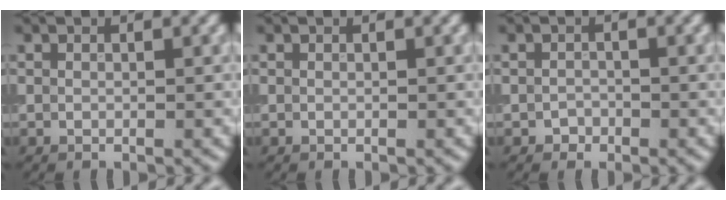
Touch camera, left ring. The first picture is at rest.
{"total": 0.0}
{"total": 0.8, "force": [-0.6, 0.4, -0.2], "torque": [0.007, 0.000, -0.010]}